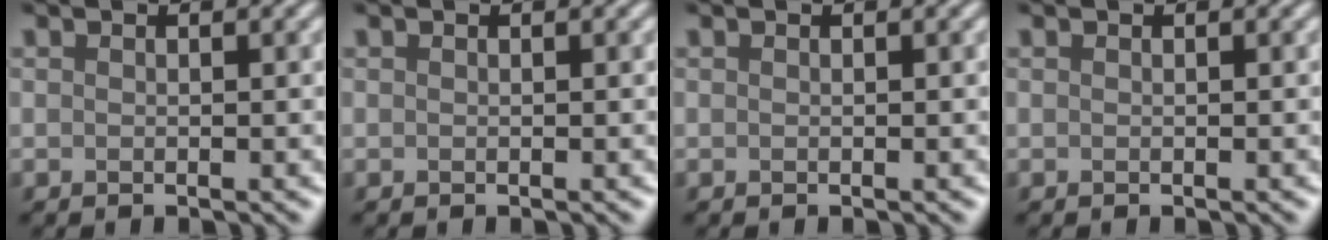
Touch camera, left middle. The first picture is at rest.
{"total": 0.0}
{"total": 0.0}
{"total": 0.0}